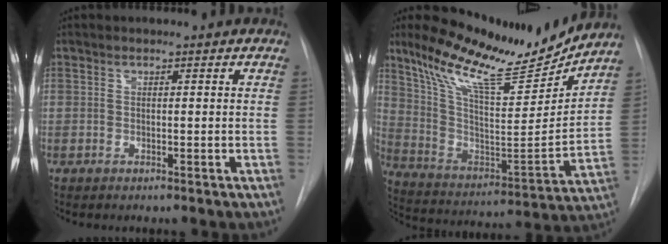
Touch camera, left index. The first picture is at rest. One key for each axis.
{"total": 20.1, "fx": 17.3, "fy": 2.7, "fz": 10.0, "tx": -0.183, "ty": -0.017, "tz": 0.292}